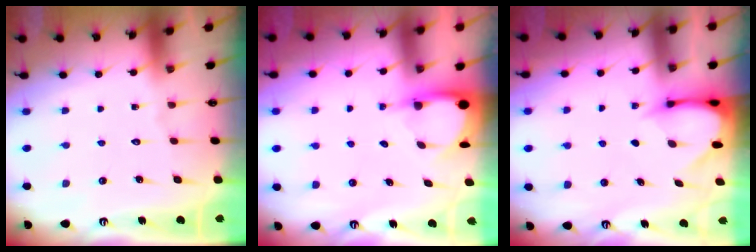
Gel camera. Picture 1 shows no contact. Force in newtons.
{"total": 3.4, "press": 3.4, "slide": 0.2}
{"total": 3.4, "press": 3.4, "slide": 0.3}